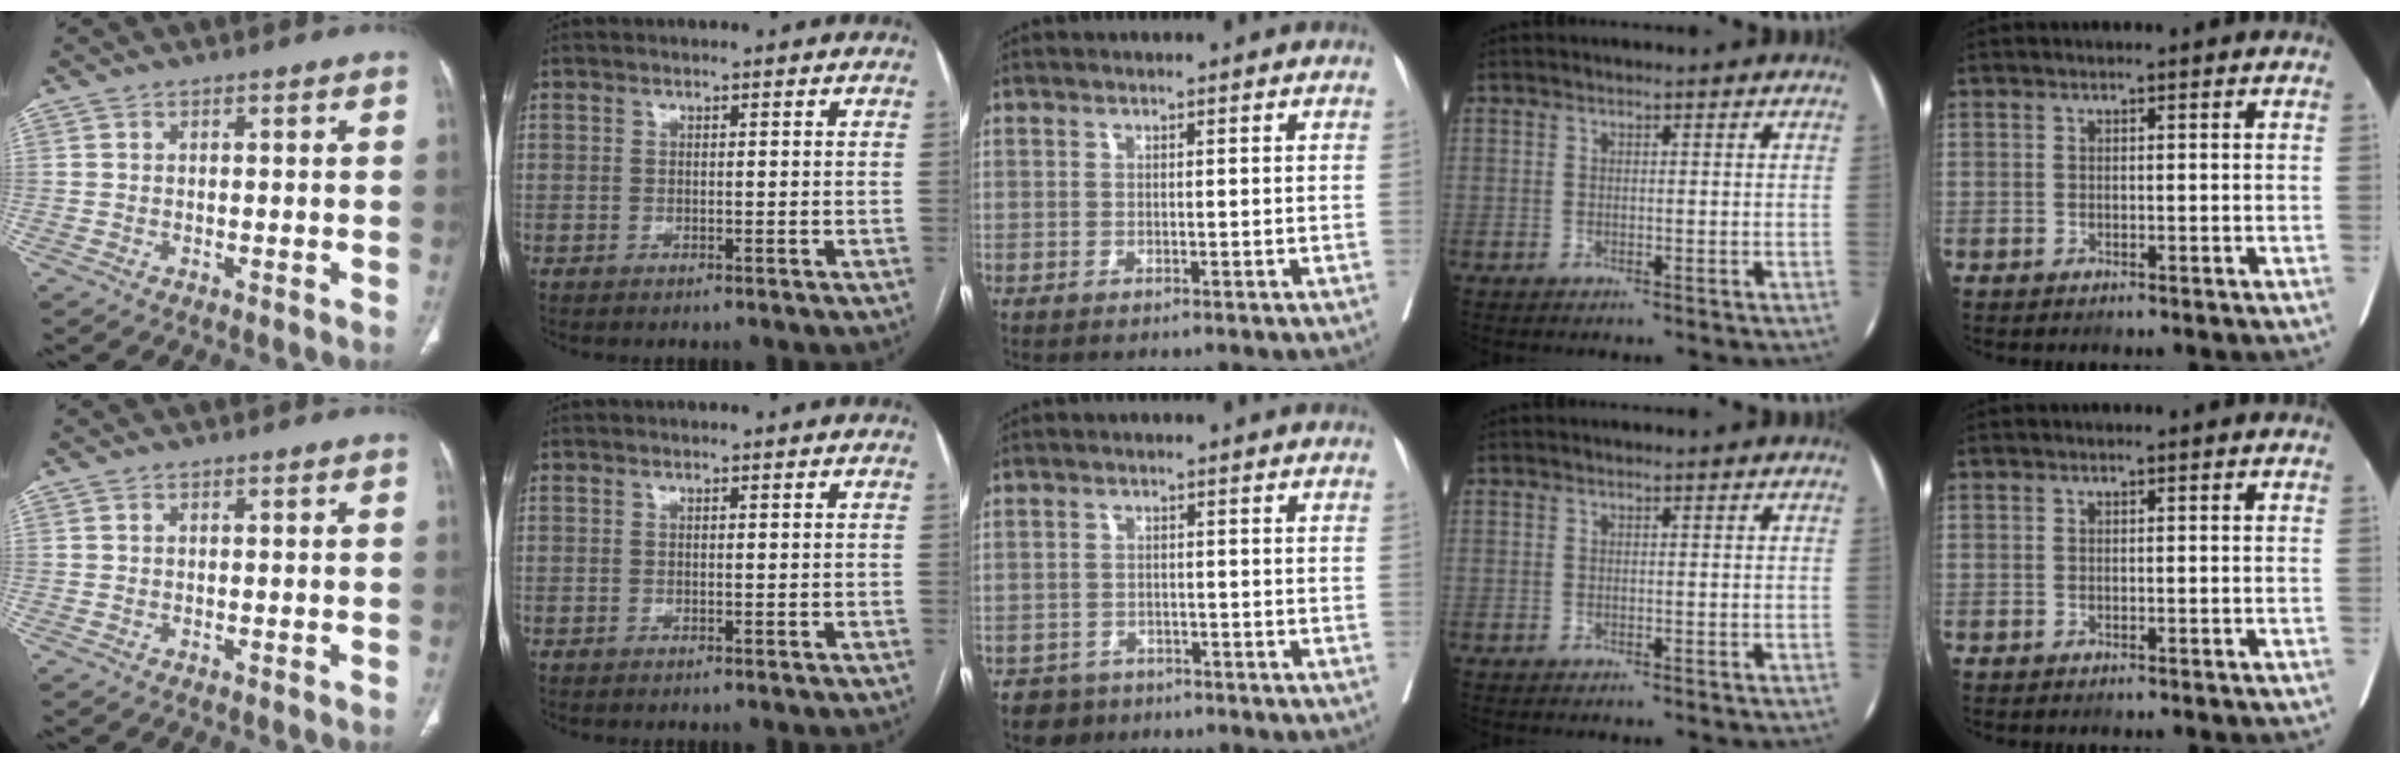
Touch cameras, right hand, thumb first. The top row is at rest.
{"middle": {"total": 3.1, "force": [-2.2, 2.2, -0.2], "torque": [0.004, 0.008, -0.036]}}